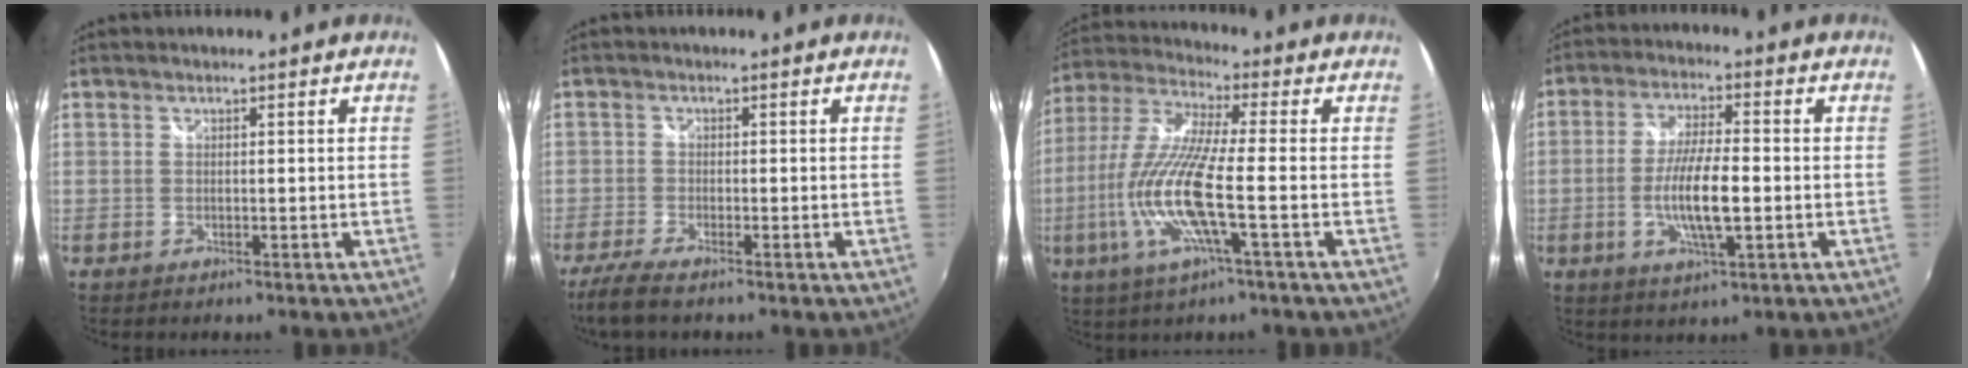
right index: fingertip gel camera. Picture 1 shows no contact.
{"total": 4.8, "force": [-3.8, 0.8, 2.8], "torque": [-0.080, -0.017, -0.077]}
{"total": 14.8, "force": [-4.2, 1.2, 14.2], "torque": [-0.293, -0.015, -0.083]}
{"total": 9.6, "force": [-2.1, 2.0, 9.2], "torque": [-0.178, -0.006, -0.039]}